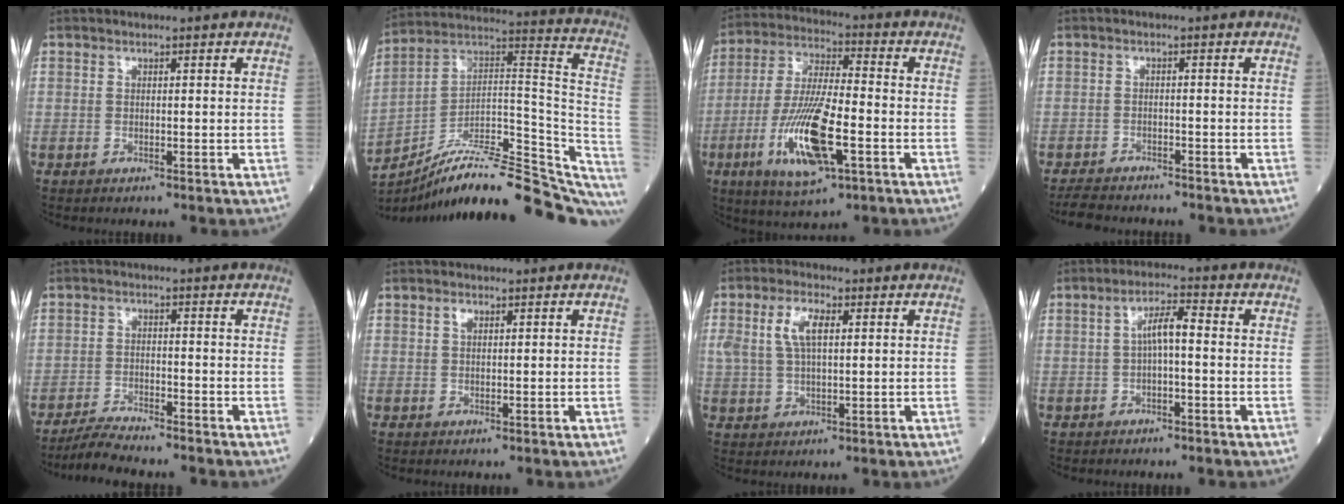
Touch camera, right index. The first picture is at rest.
{"total": 27.8, "force": [-22.6, 5.5, 15.1], "torque": [-0.163, 0.032, -0.336]}
{"total": 14.8, "force": [-5.1, 3.3, 13.5], "torque": [-0.272, -0.015, -0.089]}
{"total": 5.8, "force": [-5.4, 1.4, 1.6], "torque": [-0.026, -0.012, -0.088]}
{"total": 4.9, "force": [-4.6, -0.4, 1.6], "torque": [-0.032, -0.020, -0.087]}
{"total": 1.1, "force": [0.6, 0.6, 0.7], "torque": [-0.014, 0.001, 0.011]}
{"total": 6.0, "force": [1.8, 2.4, 5.1], "torque": [-0.115, 0.012, 0.041]}
{"total": 4.2, "force": [0.0, 0.9, 4.1], "torque": [-0.071, 0.015, -0.001]}